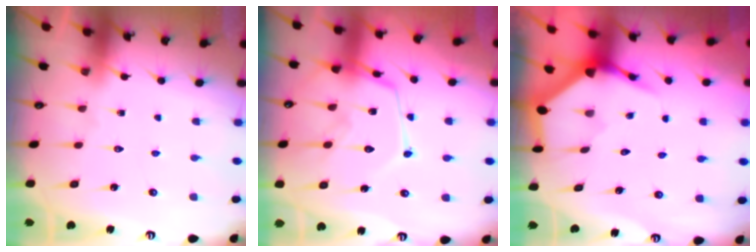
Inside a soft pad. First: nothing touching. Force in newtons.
{"total": 14.2, "press": 14.1, "slide": 1.4}
{"total": 3.9, "press": 3.9, "slide": 0.5}